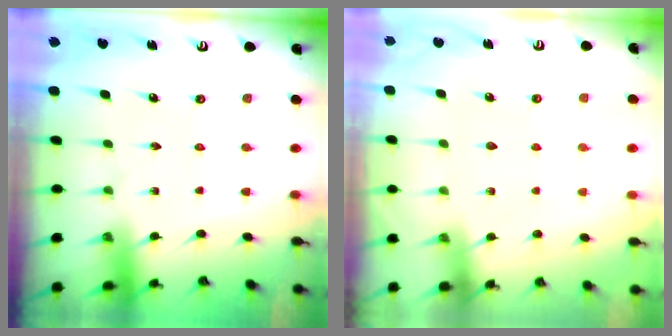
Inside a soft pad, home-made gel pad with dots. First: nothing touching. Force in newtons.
{"total": 1.0, "press": 1.0, "slide": 0.0}